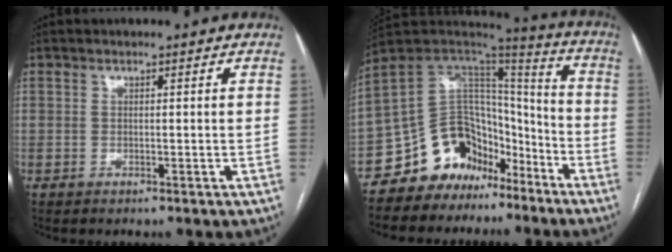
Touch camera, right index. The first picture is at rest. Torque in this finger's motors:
{"motor_torque": [0.12, -0.08, 0.01, -0.05]}